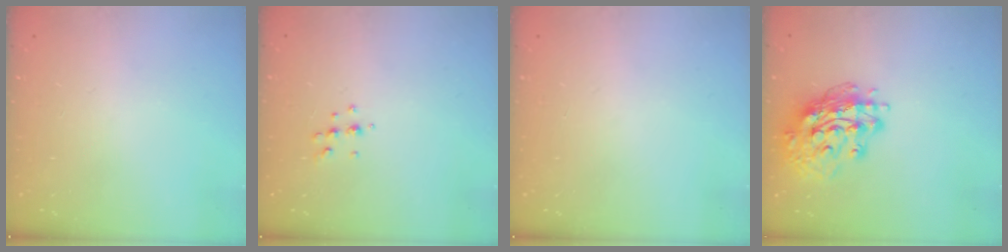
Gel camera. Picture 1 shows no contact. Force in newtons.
{"total": 4.9, "press": 4.8, "slide": 1.1}
{"total": 0.0}
{"total": 15.9, "press": 15.9, "slide": 1.5}